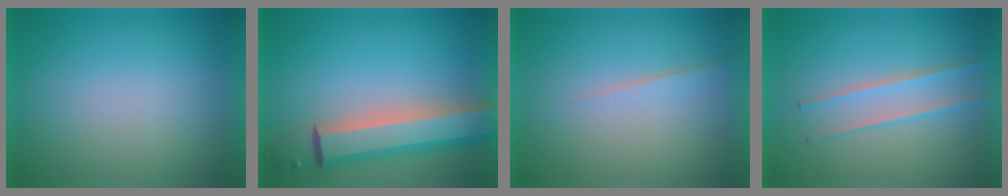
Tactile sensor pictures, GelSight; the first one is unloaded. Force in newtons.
{"total": 7.9}
{"total": 1.4}
{"total": 2.4}